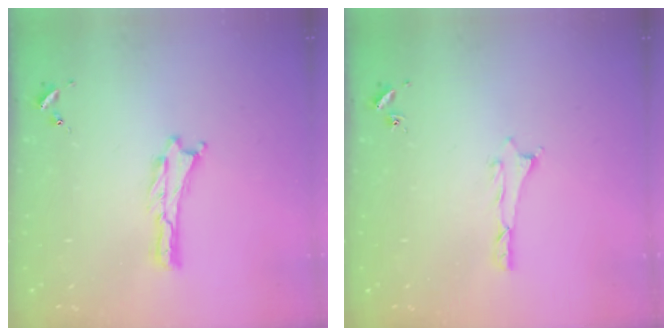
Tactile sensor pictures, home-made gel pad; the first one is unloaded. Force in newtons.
{"total": 0.6, "press": 0.5, "slide": 0.2}